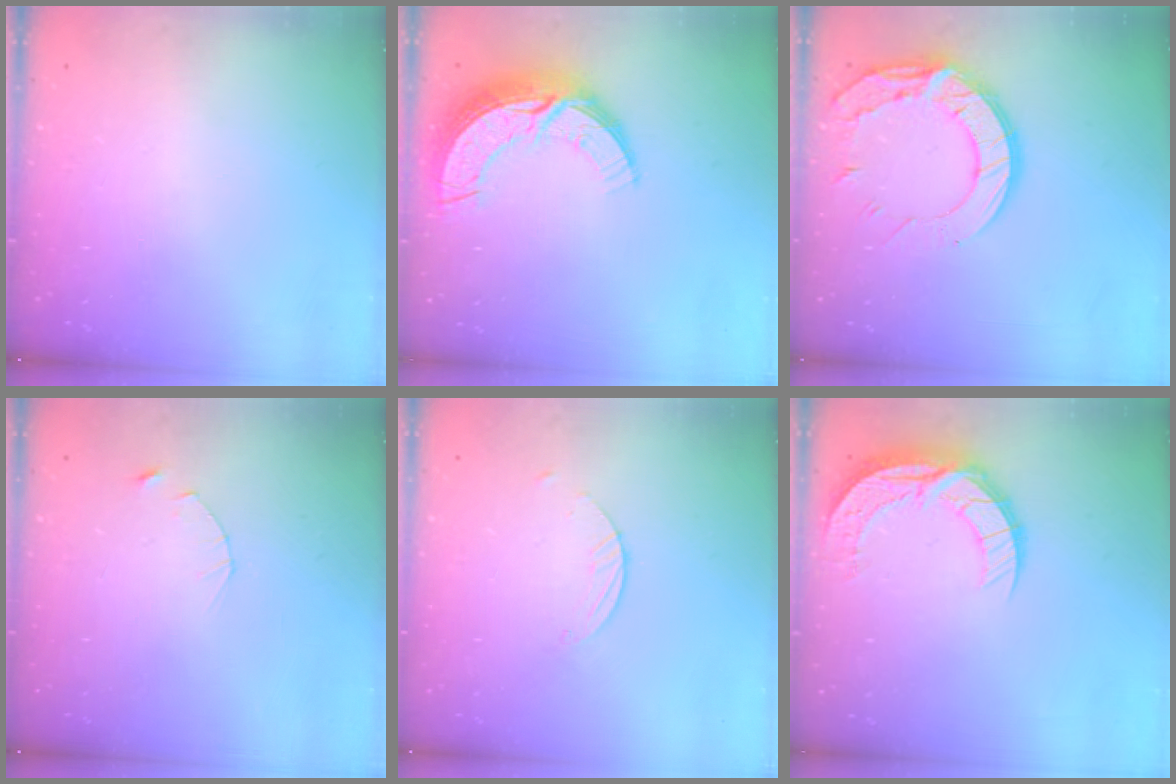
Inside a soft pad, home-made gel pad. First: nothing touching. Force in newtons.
{"total": 13.0, "press": 12.9, "slide": 1.0}
{"total": 14.4, "press": 14.3, "slide": 1.2}
{"total": 2.5, "press": 2.4, "slide": 0.3}
{"total": 1.8, "press": 1.8, "slide": 0.1}
{"total": 10.6, "press": 10.6, "slide": 0.7}